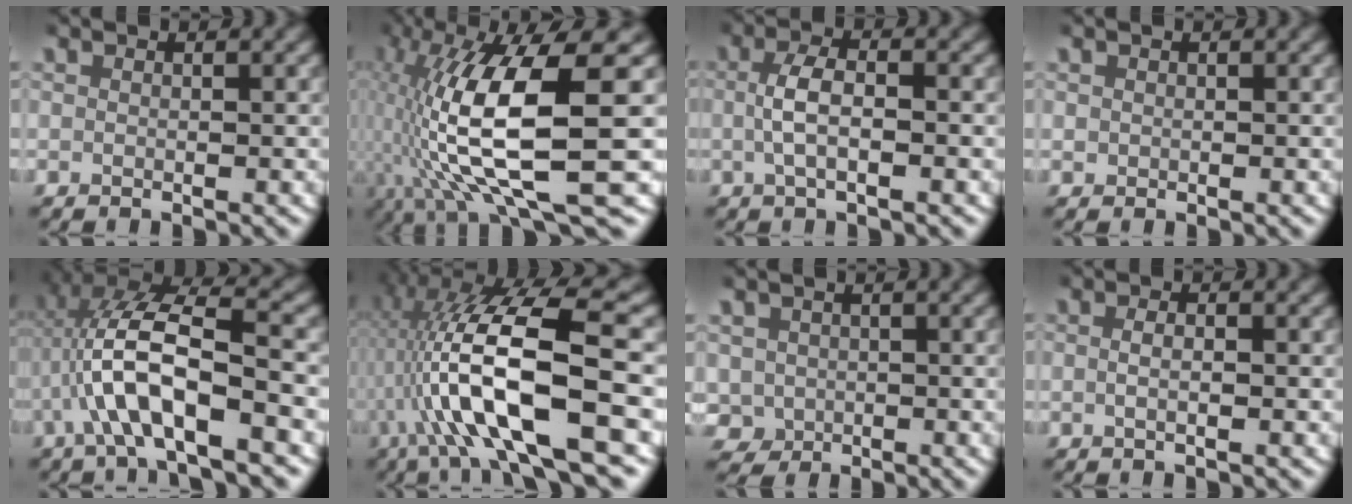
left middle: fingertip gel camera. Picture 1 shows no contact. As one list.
[{"total": 12.1, "force": [-2.4, 4.2, 11.1], "torque": [-0.202, -0.020, -0.023]}, {"total": 3.0, "force": [-0.3, 1.1, 2.8], "torque": [-0.058, 0.003, -0.009]}, {"total": 0.7, "force": [0.1, 0.7, 0.1], "torque": [-0.010, -0.004, 0.004]}, {"total": 8.0, "force": [-0.2, 3.3, 7.3], "torque": [-0.146, -0.005, -0.003]}, {"total": 11.9, "force": [0.2, 4.3, 11.2], "torque": [-0.199, 0.005, 0.005]}, {"total": 6.5, "force": [-1.5, 5.9, 2.2], "torque": [-0.063, -0.036, -0.012]}, {"total": 1.2, "force": [-0.4, 0.2, 1.2], "torque": [-0.026, -0.002, -0.007]}]